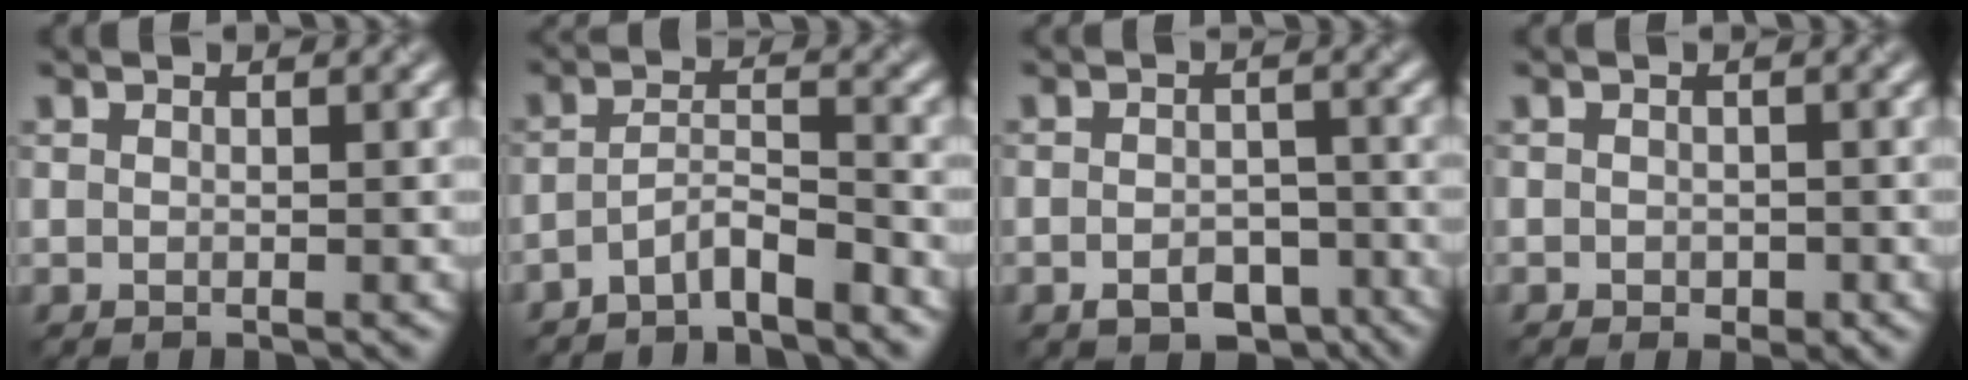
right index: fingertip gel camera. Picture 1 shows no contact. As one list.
[{"total": 3.6, "force": [-3.4, 0.1, 1.1], "torque": [-0.025, 0.011, -0.060]}, {"total": 3.7, "force": [-2.9, 1.7, 1.7], "torque": [-0.026, 0.002, -0.031]}, {"total": 1.0, "force": [-0.9, 0.4, 0.2], "torque": [-0.008, 0.004, 0.001]}]